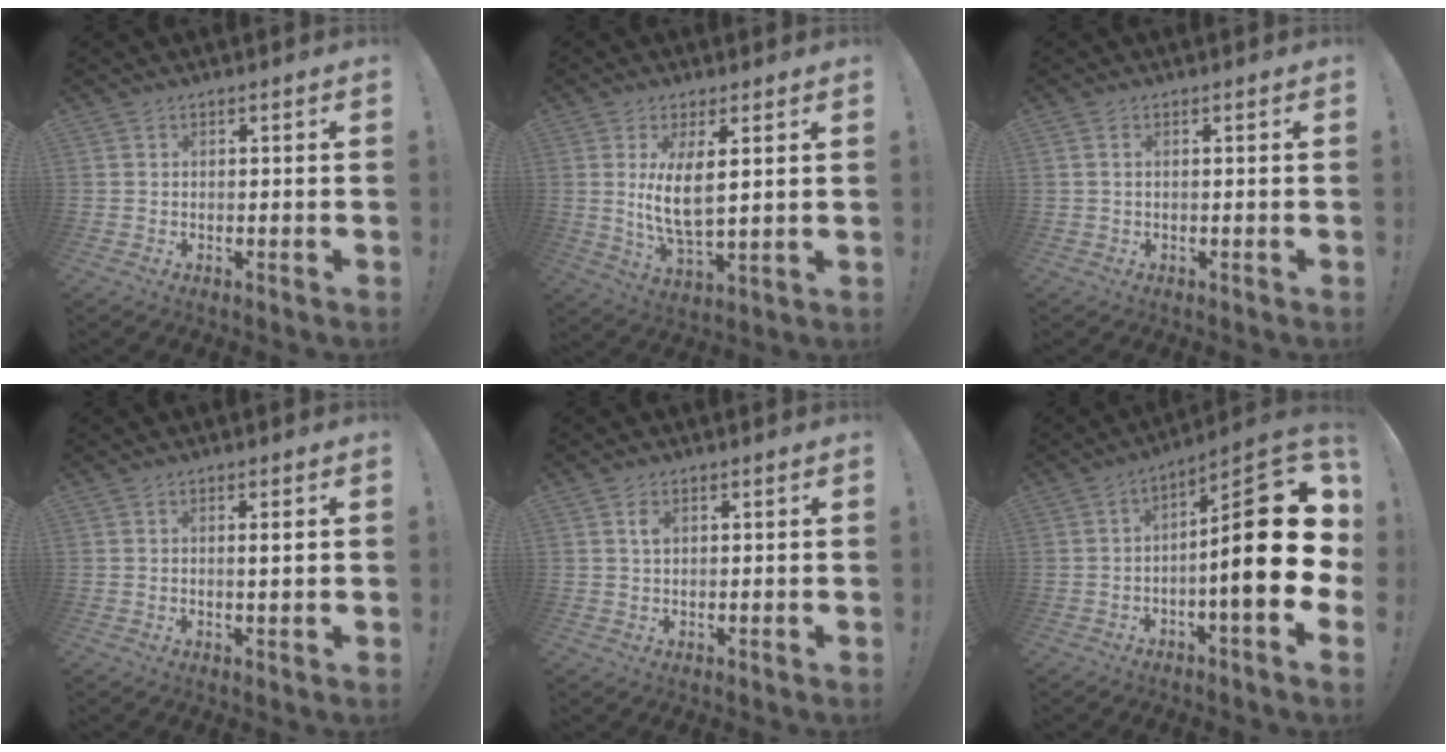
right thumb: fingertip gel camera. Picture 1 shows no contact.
{"total": 9.5, "force": [2.4, 3.0, 8.7], "torque": [-0.176, -0.020, 0.040]}
{"total": 1.6, "force": [0.0, -0.3, 1.6], "torque": [-0.030, -0.002, -0.001]}
{"total": 2.0, "force": [0.4, 0.1, 1.9], "torque": [-0.029, -0.004, 0.003]}
{"total": 1.8, "force": [0.8, 1.1, 1.2], "torque": [-0.016, -0.001, 0.012]}
{"total": 23.4, "force": [-1.1, 6.8, 22.4], "torque": [-0.325, 0.015, -0.013]}